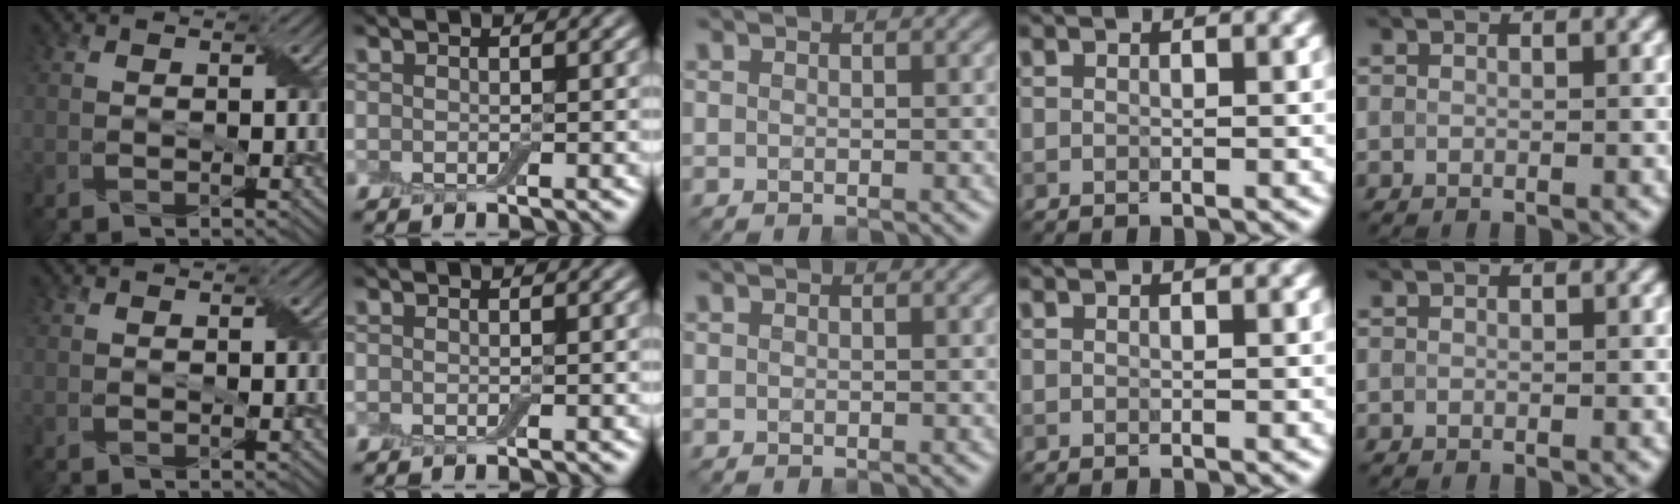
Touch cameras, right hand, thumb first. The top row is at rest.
{}